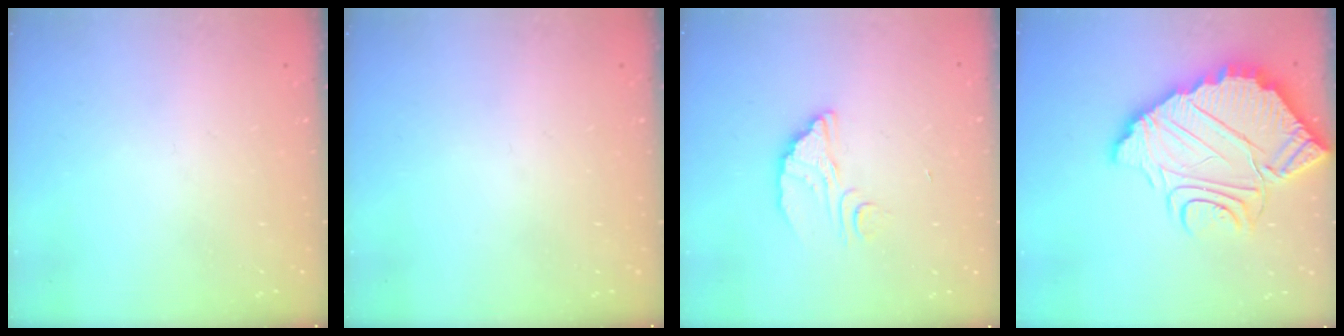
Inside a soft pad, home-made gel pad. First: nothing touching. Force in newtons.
{"total": 0.0}
{"total": 4.5, "press": 4.5, "slide": 0.3}
{"total": 16.1, "press": 16.0, "slide": 1.5}